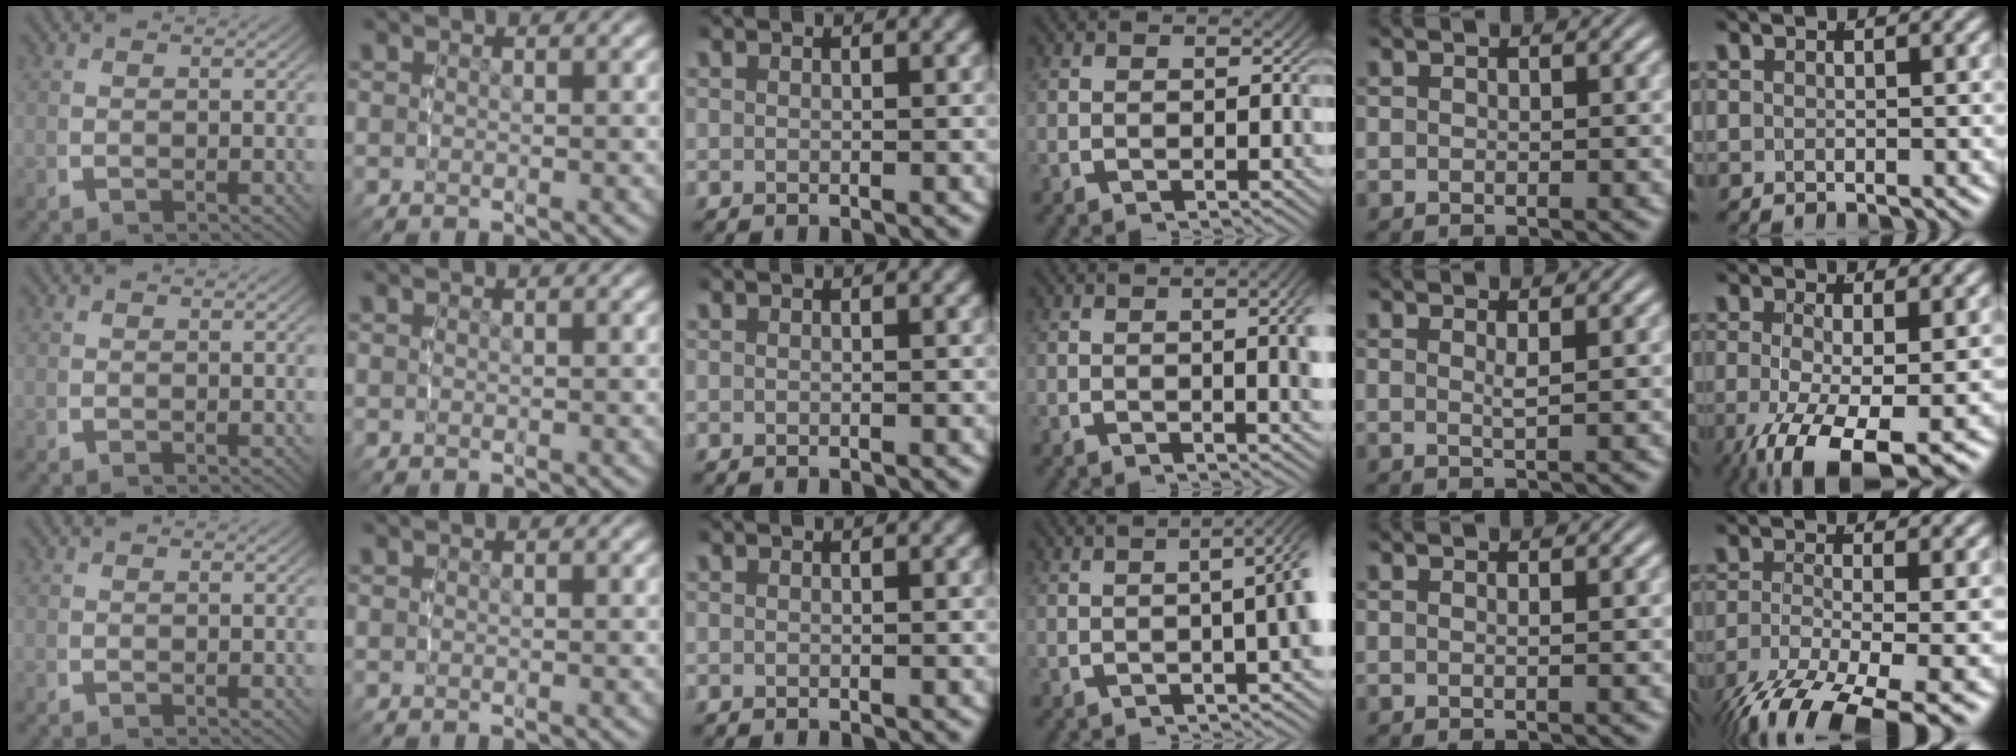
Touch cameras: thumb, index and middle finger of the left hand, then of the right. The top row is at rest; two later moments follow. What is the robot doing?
{"motion": "lift_and_place", "object": "condiment"}